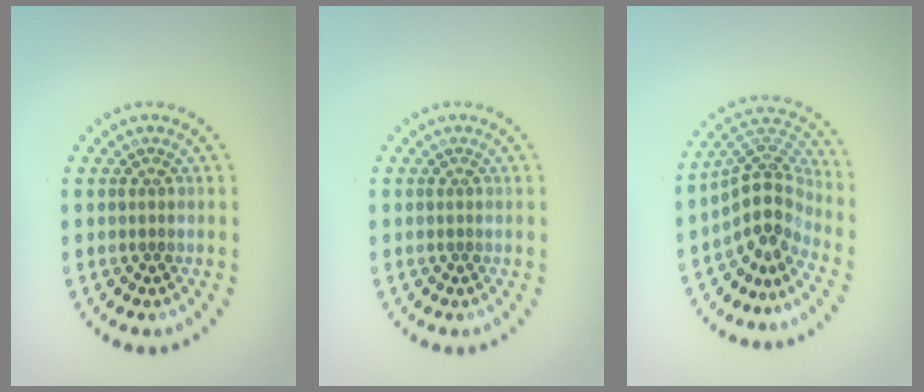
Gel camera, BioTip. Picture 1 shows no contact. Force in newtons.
{"total": 0.0}
{"total": 4.4, "press": 3.1, "slide": 3.2}